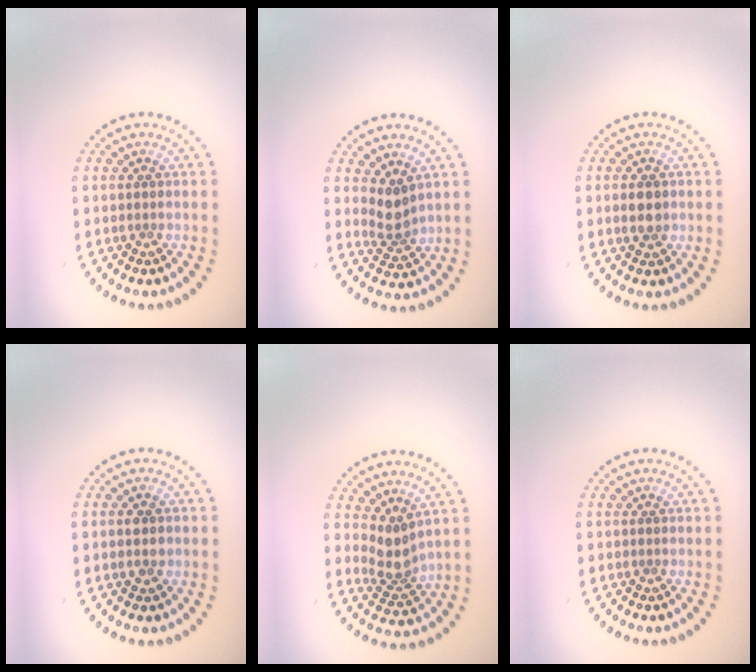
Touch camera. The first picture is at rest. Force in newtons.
{"total": 2.5, "press": 1.9, "slide": 1.6}
{"total": 2.0, "press": 2.0, "slide": 0.1}
{"total": 2.0, "press": 2.0, "slide": 0.0}
{"total": 2.8, "press": 2.1, "slide": 1.8}
{"total": 0.0}